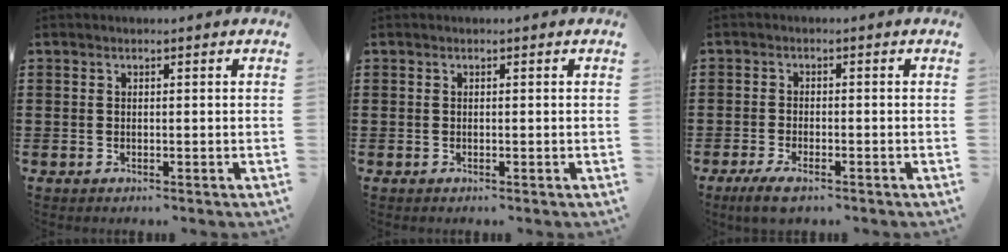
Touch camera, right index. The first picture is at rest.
{"total": 0.0}
{"total": 2.8, "force": [-2.1, 0.6, 1.6], "torque": [-0.035, 0.001, -0.043]}